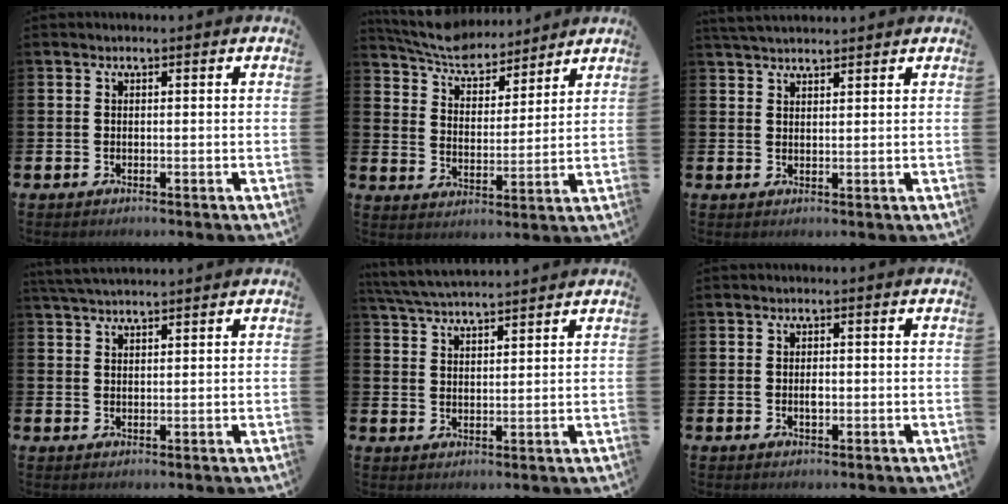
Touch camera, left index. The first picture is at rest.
{"total": 6.7, "force": [6.4, 1.9, 0.9], "torque": [-0.055, -0.040, 0.114]}
{"total": 2.9, "force": [2.8, 0.5, 0.6], "torque": [-0.018, -0.006, 0.054]}
{"total": 3.1, "force": [3.0, 0.3, 0.9], "torque": [-0.023, -0.005, 0.056]}
{"total": 4.9, "force": [4.8, 0.2, 0.8], "torque": [-0.038, -0.021, 0.088]}
{"total": 1.4, "force": [-0.1, 0.8, 1.2], "torque": [-0.012, 0.000, -0.006]}